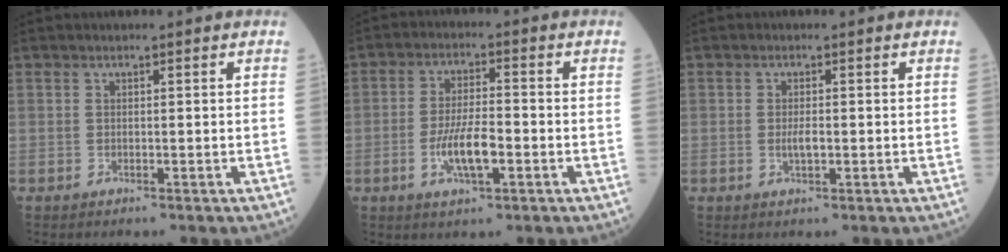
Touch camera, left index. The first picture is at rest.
{"total": 6.6, "force": [-2.5, 1.7, 5.9], "torque": [-0.118, -0.006, -0.044]}
{"total": 1.7, "force": [-0.5, 0.6, 1.6], "torque": [-0.032, -0.003, -0.007]}